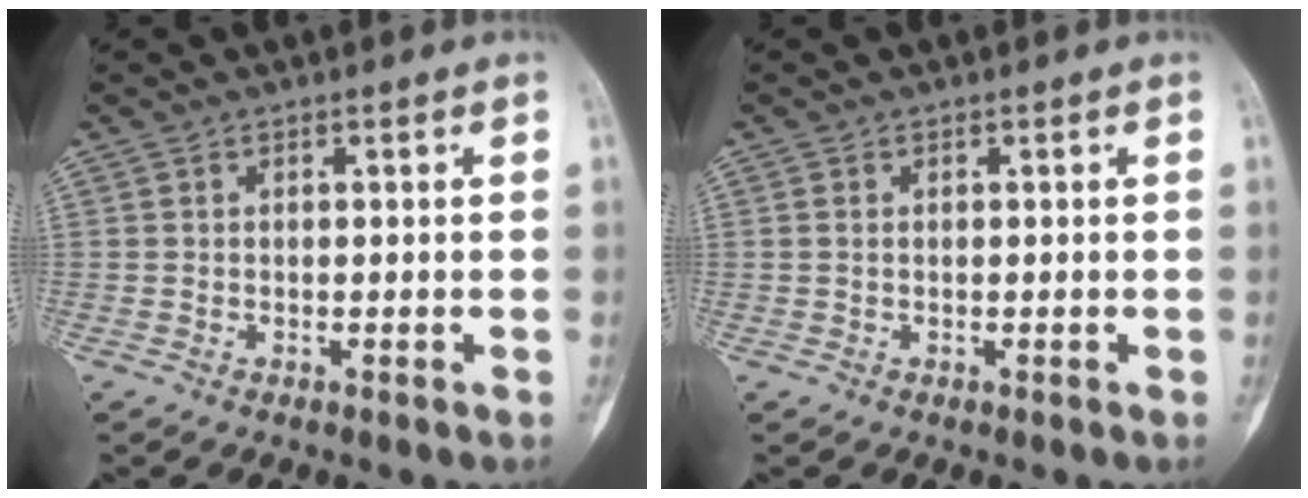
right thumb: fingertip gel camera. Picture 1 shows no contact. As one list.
[{"total": 0.0}]